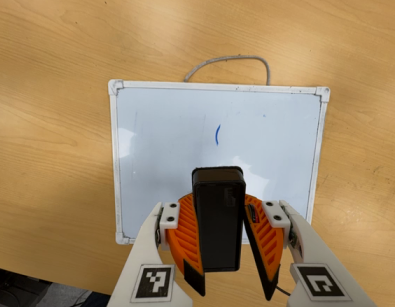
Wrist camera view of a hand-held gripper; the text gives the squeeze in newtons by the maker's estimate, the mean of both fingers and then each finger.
{"total": 9.8, "left": 9.9, "right": 9.8}